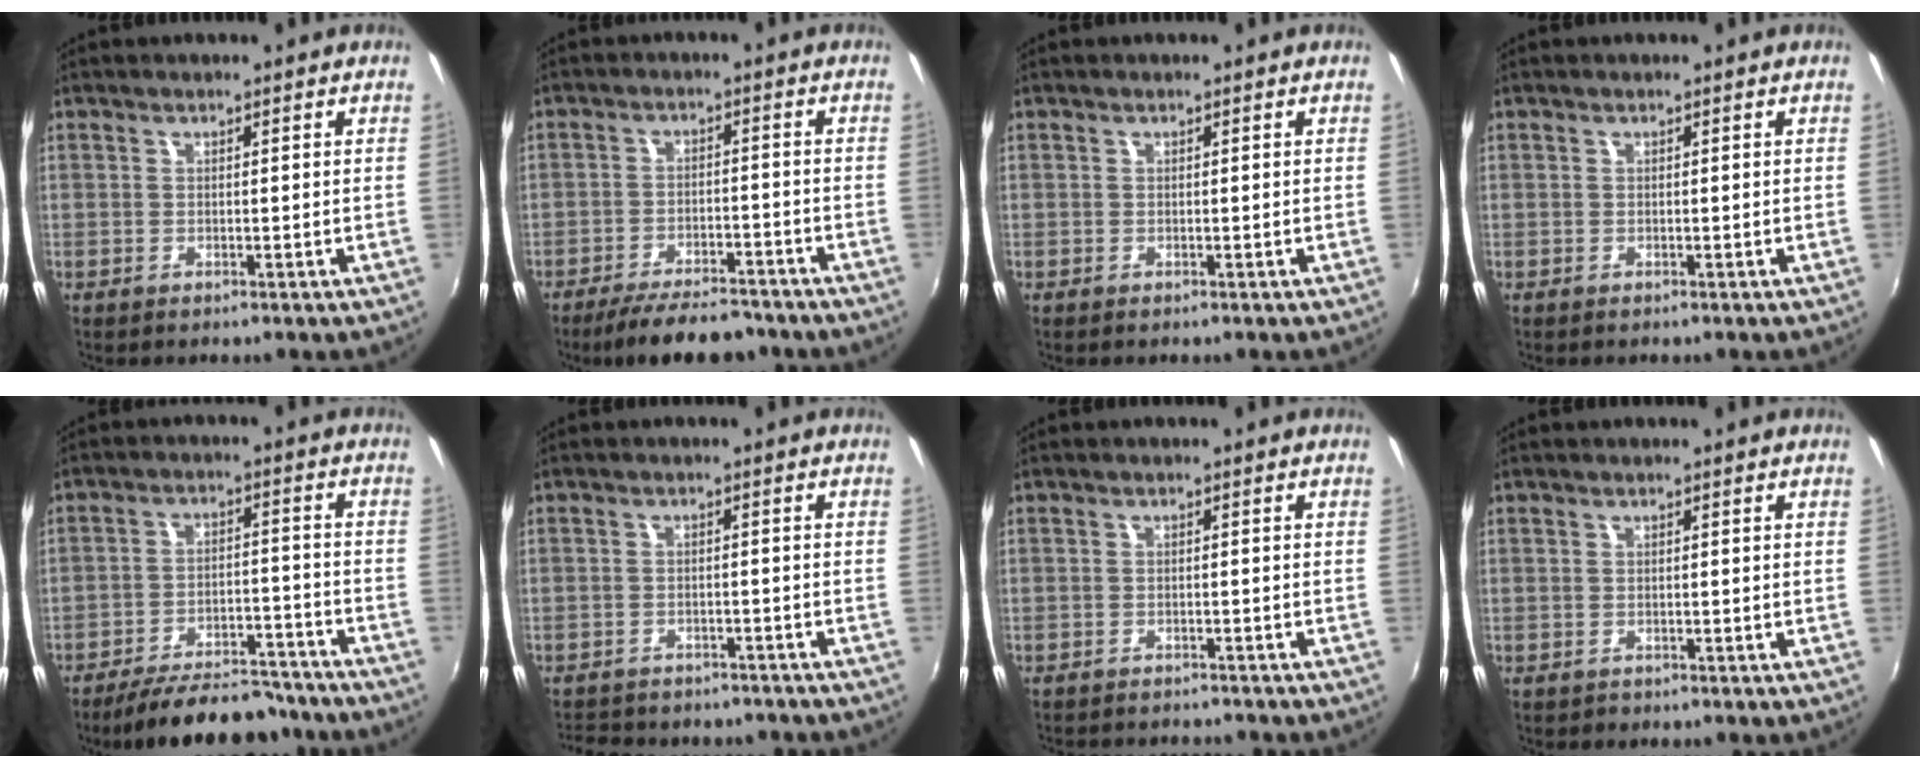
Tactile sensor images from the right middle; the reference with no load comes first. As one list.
[{"total": 11.3, "force": [-9.6, 3.4, 4.9], "torque": [-0.109, -0.006, -0.143]}, {"total": 0.0}, {"total": 0.0}, {"total": 17.2, "force": [-15.1, 4.8, 6.6], "torque": [-0.123, 0.007, -0.205]}, {"total": 11.5, "force": [-9.8, 4.5, 4.1], "torque": [-0.099, -0.010, -0.136]}, {"total": 6.8, "force": [-6.3, 1.5, 2.1], "torque": [-0.055, -0.016, -0.091]}, {"total": 0.6, "force": [-0.5, 0.4, 0.0], "torque": [-0.001, -0.002, -0.007]}]